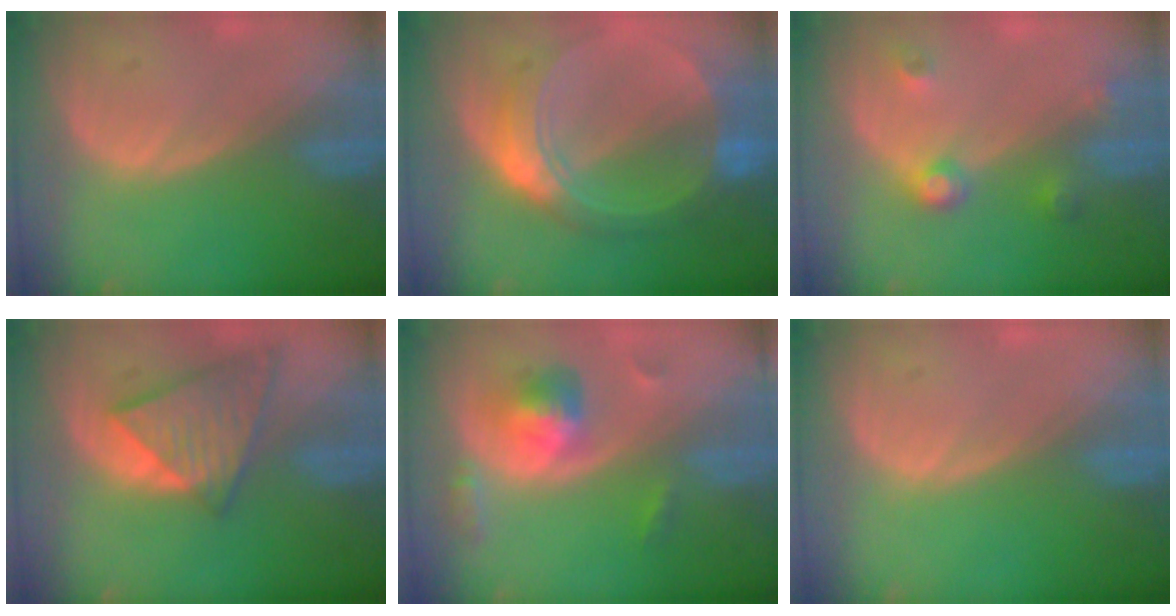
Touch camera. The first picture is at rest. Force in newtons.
{"total": 8.7, "press": 8.7, "slide": 0.6}
{"total": 3.7, "press": 3.4, "slide": 1.3}
{"total": 8.6, "press": 7.5, "slide": 4.3}
{"total": 5.7, "press": 5.2, "slide": 2.4}
{"total": 0.0}